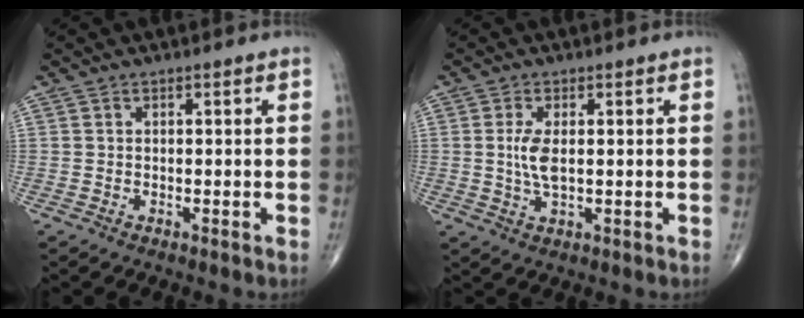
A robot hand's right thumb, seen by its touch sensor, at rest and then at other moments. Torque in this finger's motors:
{"motor_torque": [0.68, 0.14, 0.36, -0.49, 0.22]}